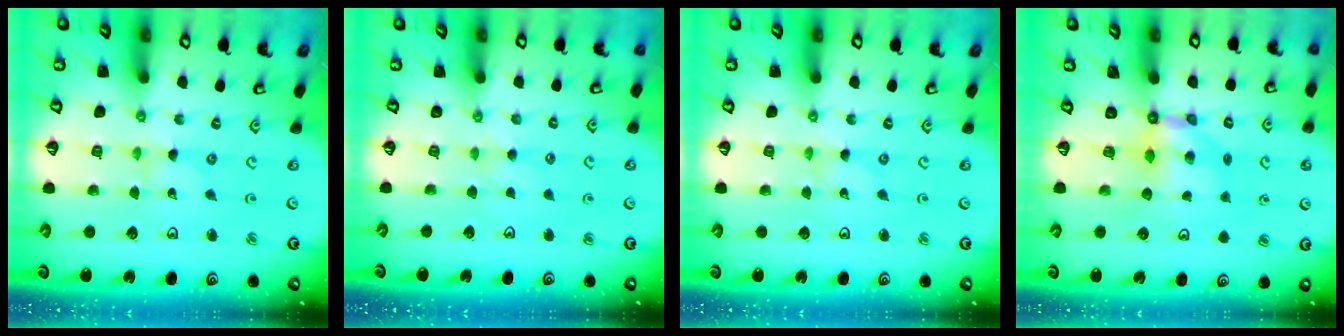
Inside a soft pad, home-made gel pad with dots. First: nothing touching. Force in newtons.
{"total": 1.6, "press": 1.5, "slide": 0.4}
{"total": 0.0}
{"total": 5.4, "press": 5.4, "slide": 0.3}